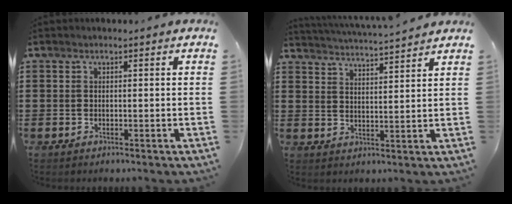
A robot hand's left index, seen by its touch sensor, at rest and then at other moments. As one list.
[{"total": 3.9, "force": [3.8, -0.5, 0.6], "torque": [-0.028, -0.028, 0.064]}]